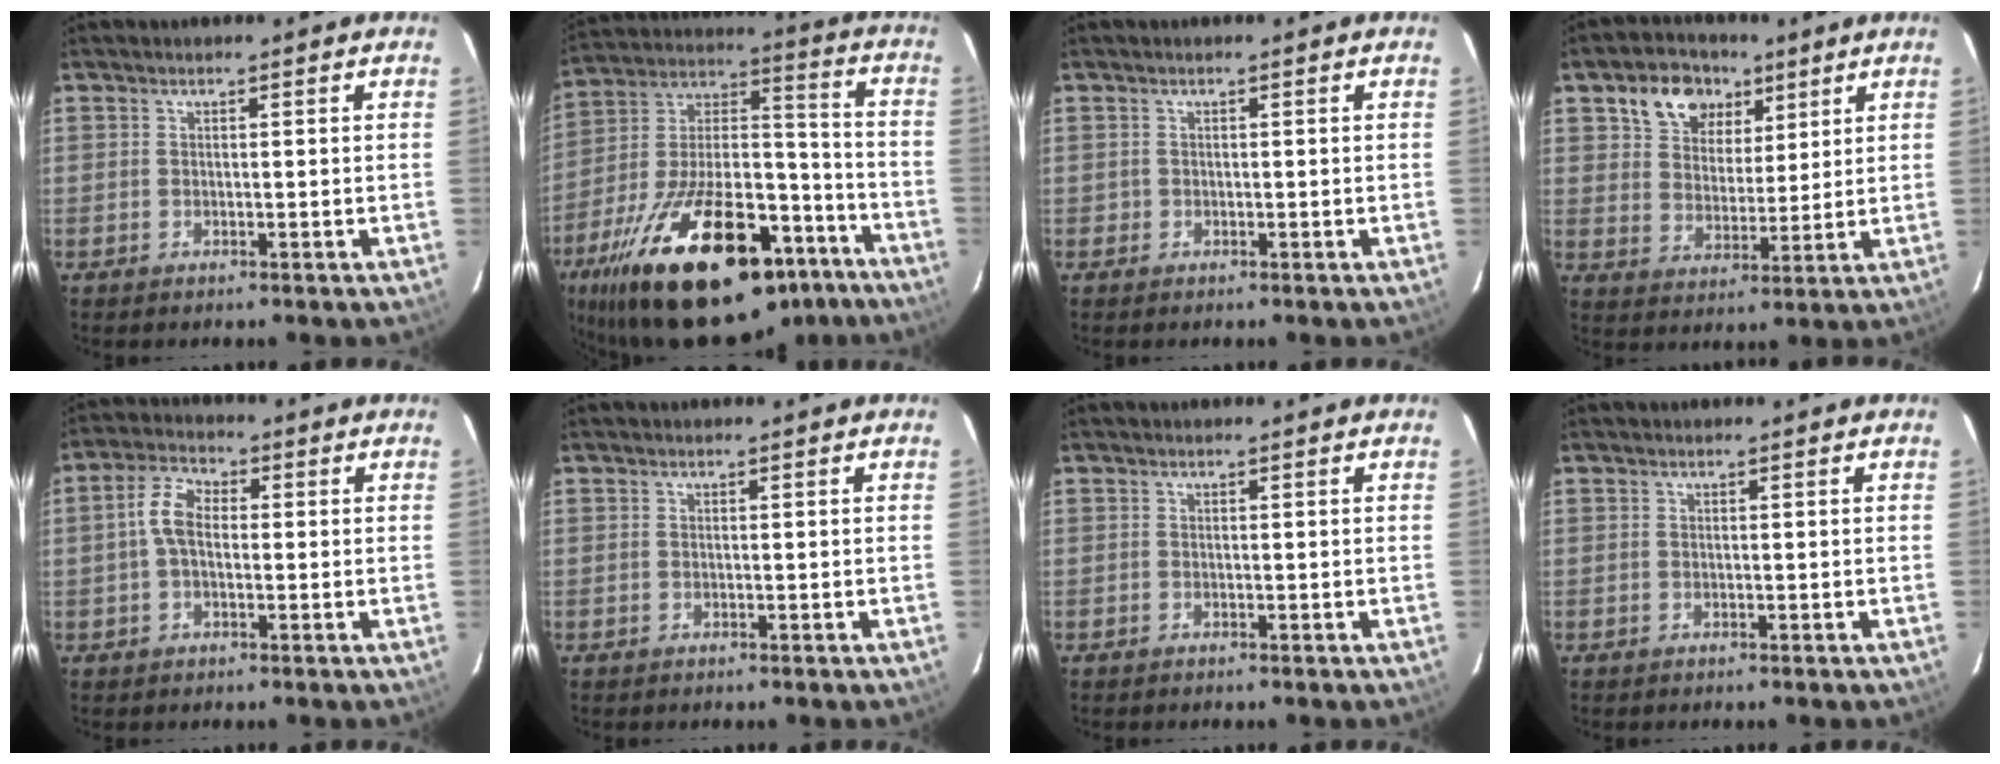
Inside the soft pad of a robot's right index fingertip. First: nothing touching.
{"total": 35.2, "force": [-22.7, 14.8, 22.5], "torque": [-0.401, 0.006, -0.335]}
{"total": 0.6, "force": [-0.3, 0.5, 0.0], "torque": [0.000, 0.000, -0.005]}
{"total": 10.7, "force": [5.9, 7.7, 4.5], "torque": [-0.095, 0.034, 0.107]}
{"total": 5.4, "force": [0.0, 3.3, 4.2], "torque": [-0.087, 0.019, 0.000]}
{"total": 0.0}
{"total": 0.0}
{"total": 0.0}